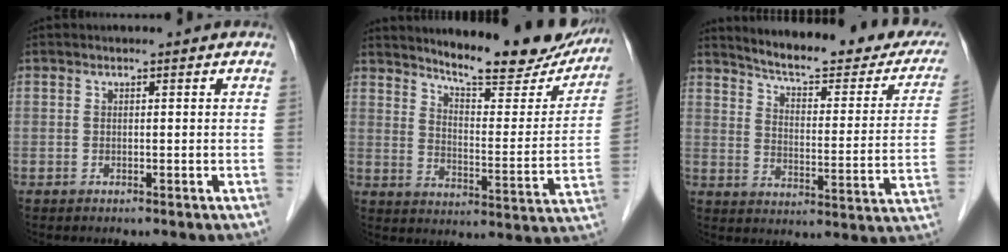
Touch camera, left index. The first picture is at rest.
{"total": 19.5, "force": [17.3, 3.5, 8.2], "torque": [-0.102, -0.043, 0.224]}
{"total": 22.8, "force": [20.3, 3.9, 9.5], "torque": [-0.122, -0.056, 0.246]}